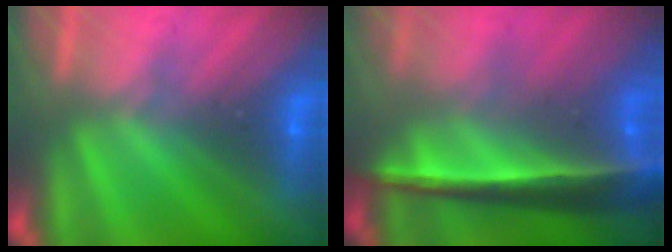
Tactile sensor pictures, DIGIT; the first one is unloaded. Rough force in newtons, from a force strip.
{"total": 7.1}